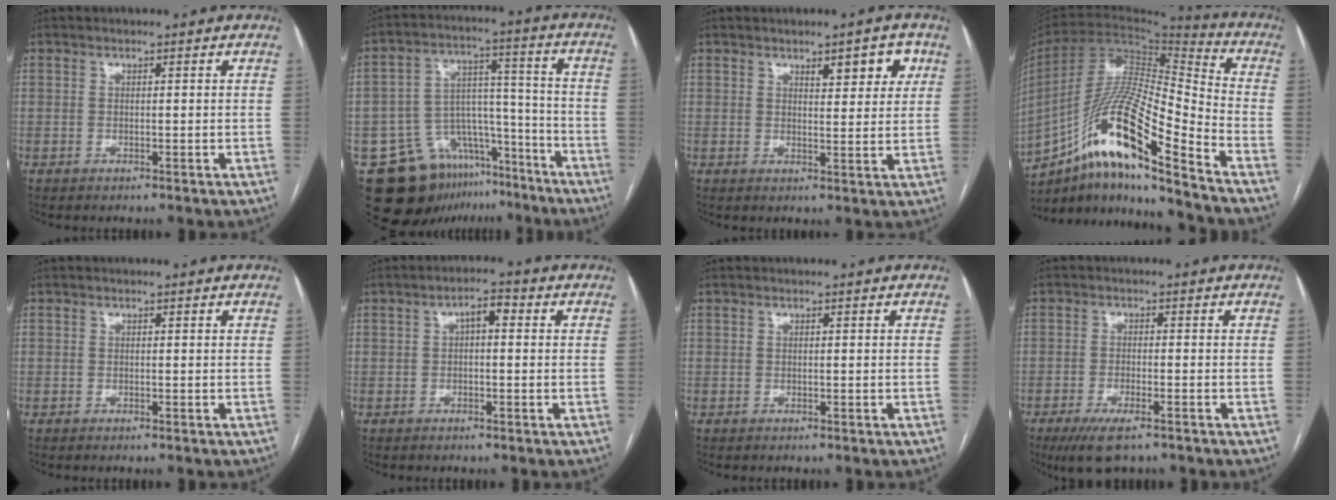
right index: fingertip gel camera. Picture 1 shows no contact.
{"total": 17.5, "force": [-12.6, 10.6, 5.9], "torque": [-0.094, 0.069, -0.185]}
{"total": 5.0, "force": [2.6, 1.6, 3.9], "torque": [-0.050, 0.001, 0.035]}
{"total": 19.2, "force": [-12.3, 1.0, 14.7], "torque": [-0.297, -0.003, -0.223]}
{"total": 0.0}
{"total": 3.0, "force": [0.4, 1.2, 2.7], "torque": [-0.044, 0.017, 0.004]}
{"total": 0.0}
{"total": 6.2, "force": [-4.3, 1.4, 4.3], "torque": [-0.079, -0.014, -0.070]}